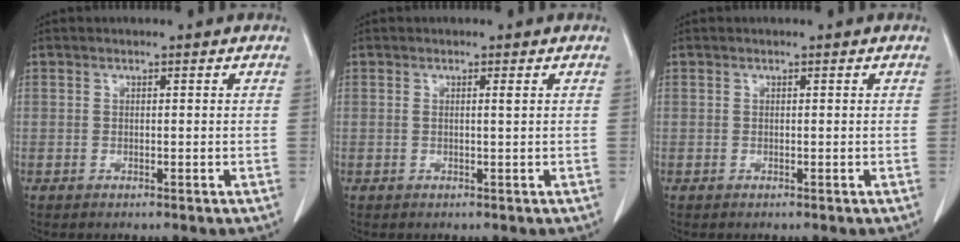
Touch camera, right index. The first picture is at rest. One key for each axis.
{"total": 0.7, "fx": 0.3, "fy": -0.2, "fz": 0.6, "tx": -0.009, "ty": 0.001, "tz": 0.008}
{"total": 0.0}